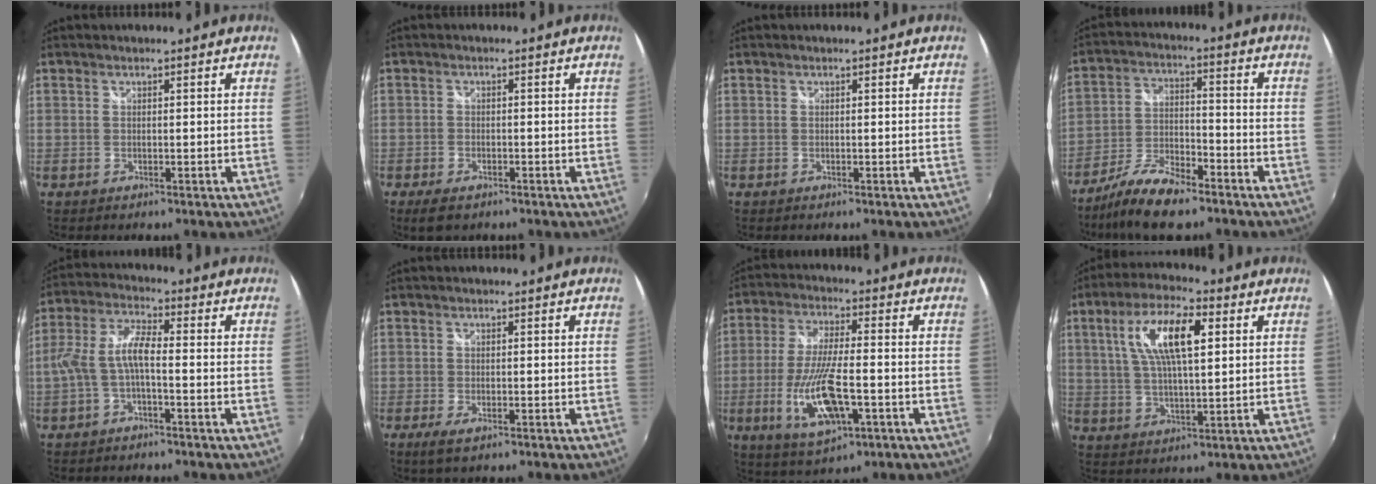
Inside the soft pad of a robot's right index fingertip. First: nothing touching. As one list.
[{"total": 4.3, "force": [-2.9, 2.0, 2.4], "torque": [-0.060, -0.013, -0.050]}, {"total": 0.0}, {"total": 12.0, "force": [-9.1, 3.4, 6.9], "torque": [-0.149, -0.012, -0.172]}, {"total": 6.3, "force": [-2.0, 1.6, 5.8], "torque": [-0.133, 0.013, -0.037]}, {"total": 2.8, "force": [-1.6, 0.8, 2.1], "torque": [-0.044, -0.010, -0.029]}, {"total": 13.7, "force": [-4.3, 4.3, 12.2], "torque": [-0.250, -0.020, -0.074]}, {"total": 12.2, "force": [3.8, 4.0, 10.9], "torque": [-0.203, 0.017, 0.070]}]